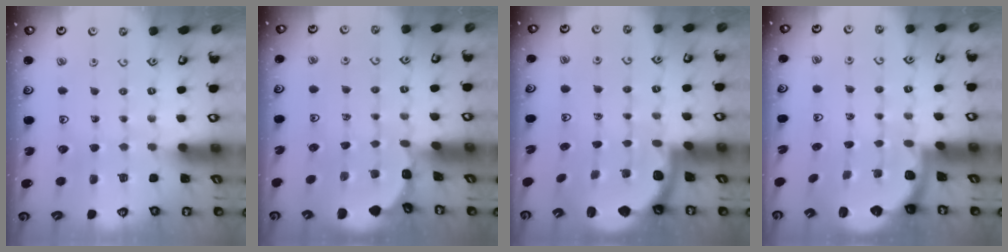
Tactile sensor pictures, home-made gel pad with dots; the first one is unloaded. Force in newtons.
{"total": 2.4, "press": 2.4, "slide": 0.3}
{"total": 2.0, "press": 1.9, "slide": 0.5}
{"total": 2.3, "press": 2.0, "slide": 1.3}